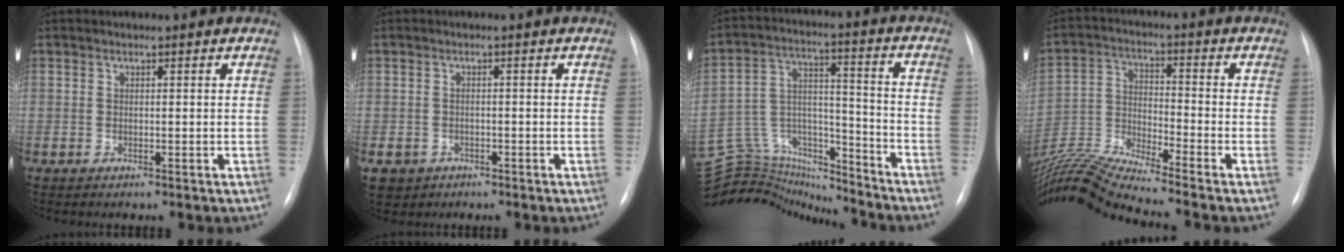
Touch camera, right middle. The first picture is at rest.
{"total": 4.4, "force": [-2.4, 3.6, 0.7], "torque": [-0.012, 0.005, -0.034]}
{"total": 21.8, "force": [-20.9, 4.7, 4.1], "torque": [-0.110, 0.038, -0.333]}
{"total": 15.1, "force": [-14.0, -2.2, 5.2], "torque": [-0.109, -0.003, -0.260]}